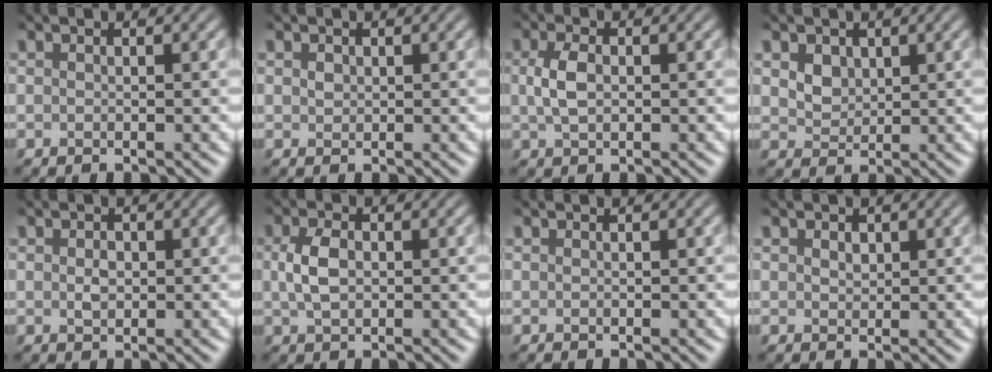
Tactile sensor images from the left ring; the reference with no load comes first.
{"total": 0.7, "force": [0.3, 0.6, 0.3], "torque": [-0.008, -0.001, 0.007]}
{"total": 2.4, "force": [0.1, 1.3, 2.0], "torque": [-0.048, 0.002, 0.002]}
{"total": 2.3, "force": [1.2, 1.6, 1.1], "torque": [-0.026, 0.000, 0.024]}
{"total": 1.0, "force": [0.0, 0.7, 0.7], "torque": [-0.014, -0.001, 0.000]}
{"total": 2.7, "force": [0.1, 1.7, 2.2], "torque": [-0.051, 0.002, 0.003]}
{"total": 0.0}
{"total": 1.1, "force": [0.7, 0.8, 0.4], "torque": [-0.008, -0.002, 0.011]}